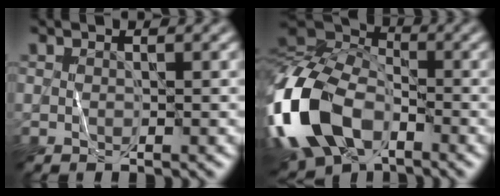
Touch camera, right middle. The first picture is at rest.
{"total": 15.1, "force": [-6.1, 9.4, 10.1], "torque": [-0.248, -0.014, -0.131]}